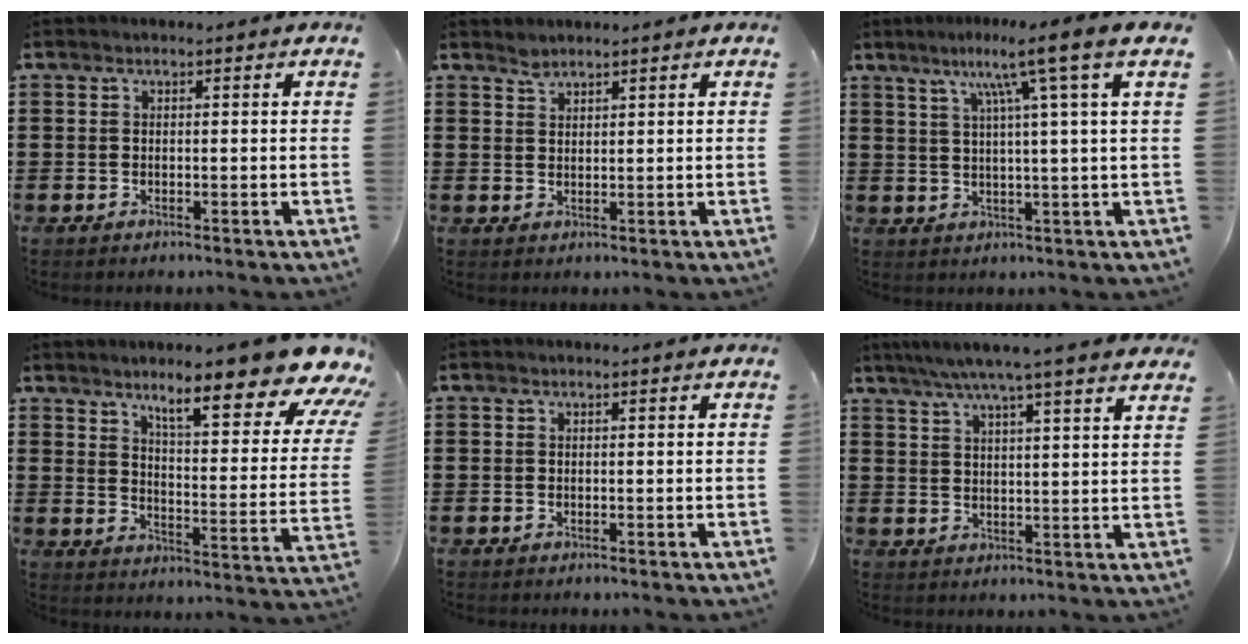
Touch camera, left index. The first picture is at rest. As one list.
[{"total": 1.5, "force": [1.5, 0.3, 0.2], "torque": [-0.008, 0.000, 0.029]}, {"total": 8.8, "force": [4.2, -1.5, 7.6], "torque": [-0.149, -0.007, 0.058]}, {"total": 12.5, "force": [9.5, 1.3, 7.9], "torque": [-0.134, -0.064, 0.150]}, {"total": 0.0}, {"total": 5.8, "force": [4.9, -0.5, 3.0], "torque": [-0.073, -0.016, 0.084]}]